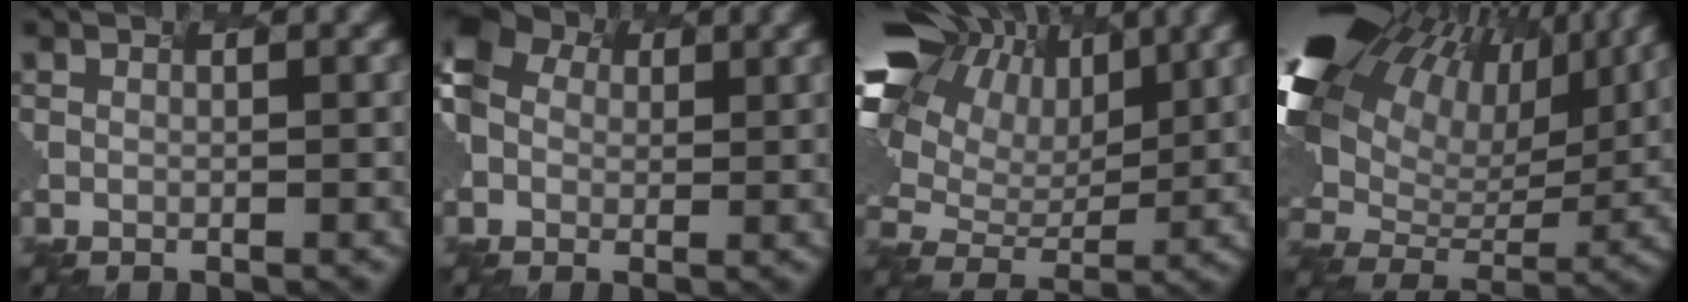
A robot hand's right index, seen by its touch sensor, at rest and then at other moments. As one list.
[{"total": 5.4, "force": [0.3, 4.8, 2.6], "torque": [-0.079, 0.014, -0.001]}, {"total": 13.9, "force": [5.6, 10.0, 8.0], "torque": [-0.231, 0.042, 0.102]}, {"total": 16.5, "force": [7.3, 10.3, 10.7], "torque": [-0.262, 0.042, 0.147]}]